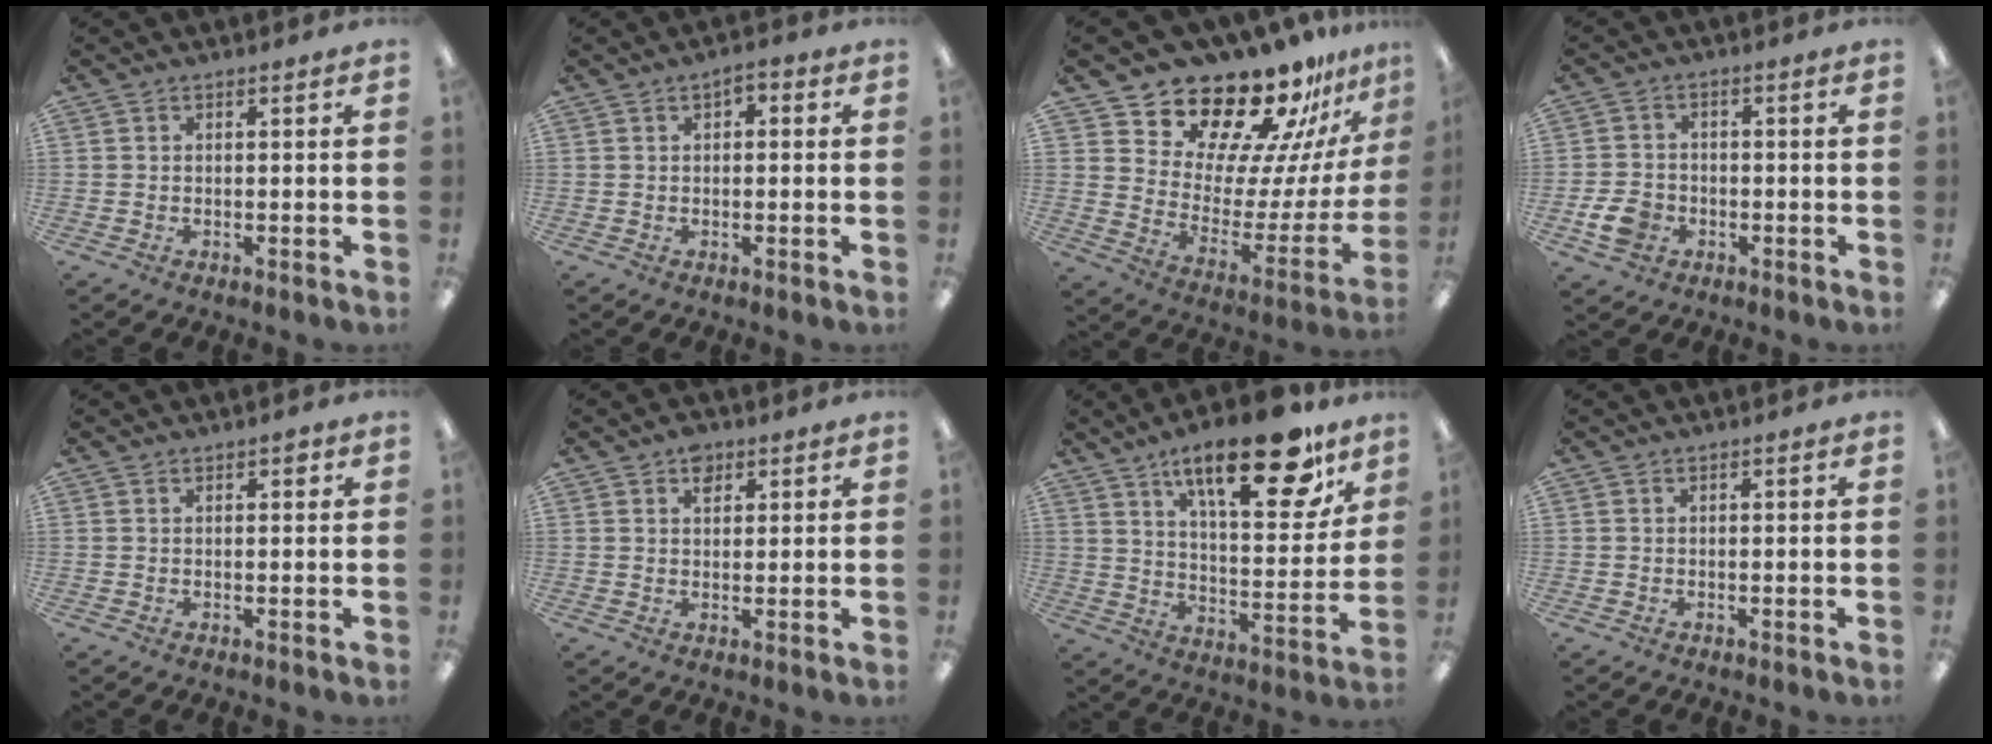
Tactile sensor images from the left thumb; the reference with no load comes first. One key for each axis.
{"total": 1.9, "fx": 0.2, "fy": 1.2, "fz": 1.5, "tx": -0.020, "ty": 0.004, "tz": 0.001}
{"total": 19.4, "fx": 17.2, "fy": 7.3, "fz": 5.3, "tx": -0.087, "ty": -0.151, "tz": 0.301}
{"total": 6.0, "fx": -2.4, "fy": 4.5, "fz": 3.2, "tx": -0.059, "ty": 0.007, "tz": -0.043}
{"total": 1.2, "fx": 0.7, "fy": 0.6, "fz": 0.7, "tx": 0.001, "ty": -0.005, "tz": 0.009}
{"total": 3.4, "fx": 2.0, "fy": 2.1, "fz": 1.7, "tx": -0.014, "ty": -0.007, "tz": 0.032}
{"total": 22.8, "fx": 14.6, "fy": 7.9, "fz": 15.6, "tx": -0.227, "ty": -0.082, "tz": 0.233}
{"total": 0.0}